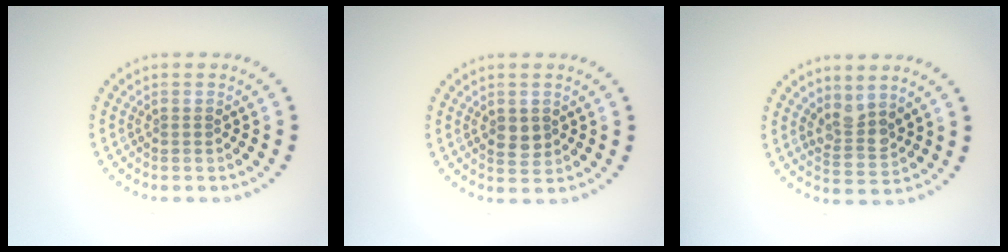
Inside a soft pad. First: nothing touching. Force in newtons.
{"total": 1.9, "press": 1.9, "slide": 0.2}
{"total": 2.5, "press": 2.2, "slide": 1.3}